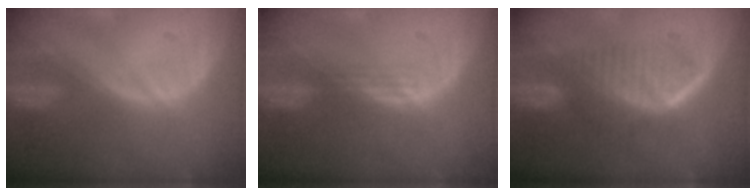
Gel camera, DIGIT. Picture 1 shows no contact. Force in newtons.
{"total": 1.8, "press": 1.3, "slide": 1.2}
{"total": 6.8, "press": 5.9, "slide": 3.4}